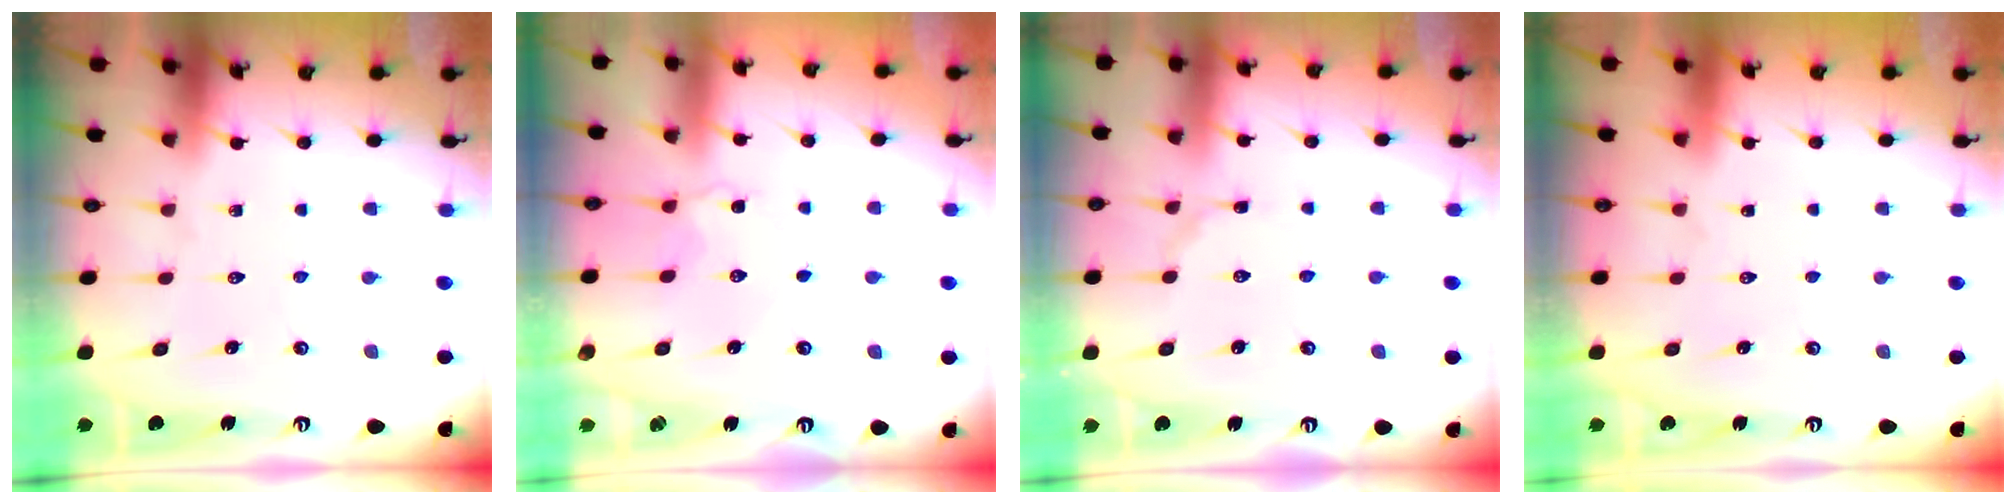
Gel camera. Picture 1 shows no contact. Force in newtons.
{"total": 2.2, "press": 2.2, "slide": 0.3}
{"total": 3.0, "press": 2.9, "slide": 0.3}
{"total": 1.6, "press": 1.6, "slide": 0.1}